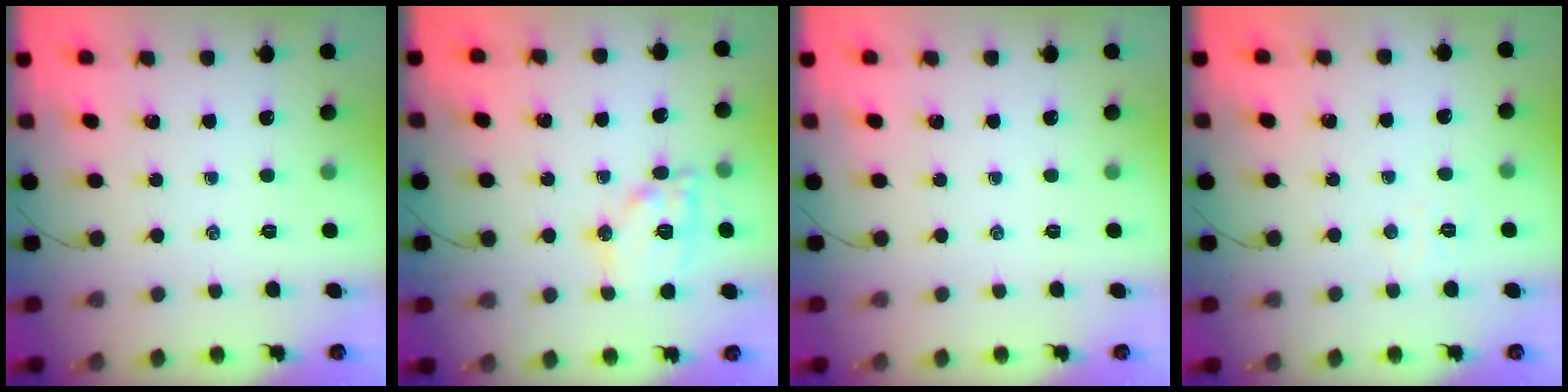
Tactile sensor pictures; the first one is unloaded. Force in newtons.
{"total": 12.5, "press": 12.4, "slide": 1.2}
{"total": 0.0}
{"total": 3.1, "press": 3.0, "slide": 0.7}